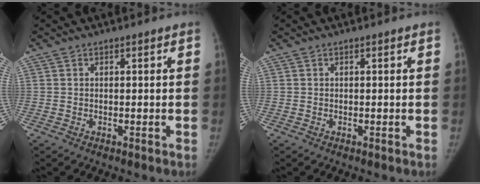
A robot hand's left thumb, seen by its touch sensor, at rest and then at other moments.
{"total": 0.0}